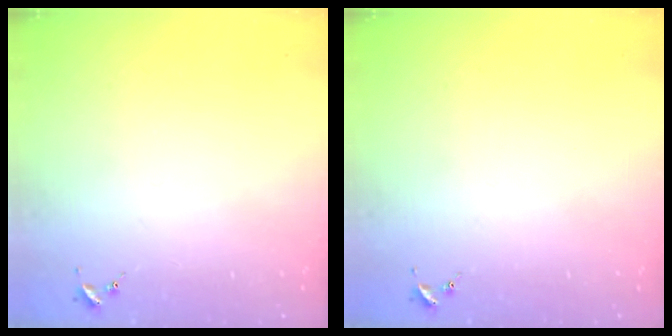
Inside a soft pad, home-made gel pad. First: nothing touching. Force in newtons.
{"total": 0.0}